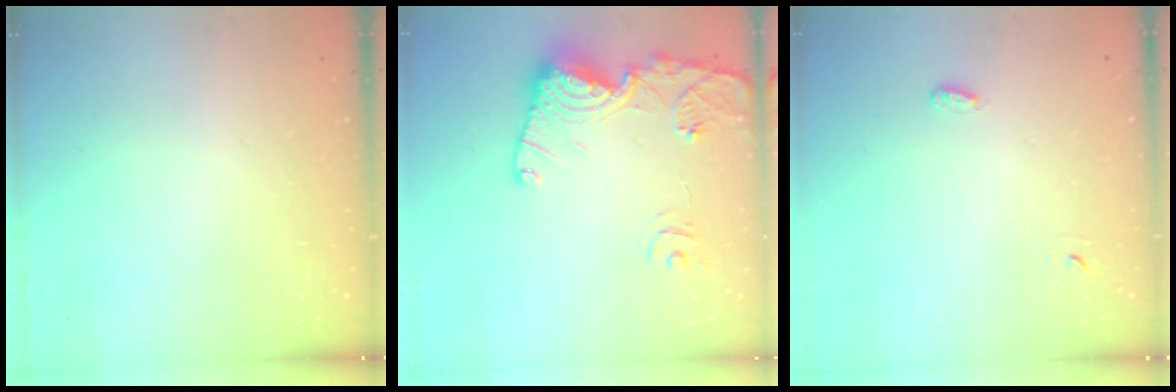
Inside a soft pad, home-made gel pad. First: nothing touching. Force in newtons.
{"total": 16.2, "press": 16.2, "slide": 1.6}
{"total": 2.8, "press": 2.7, "slide": 0.6}